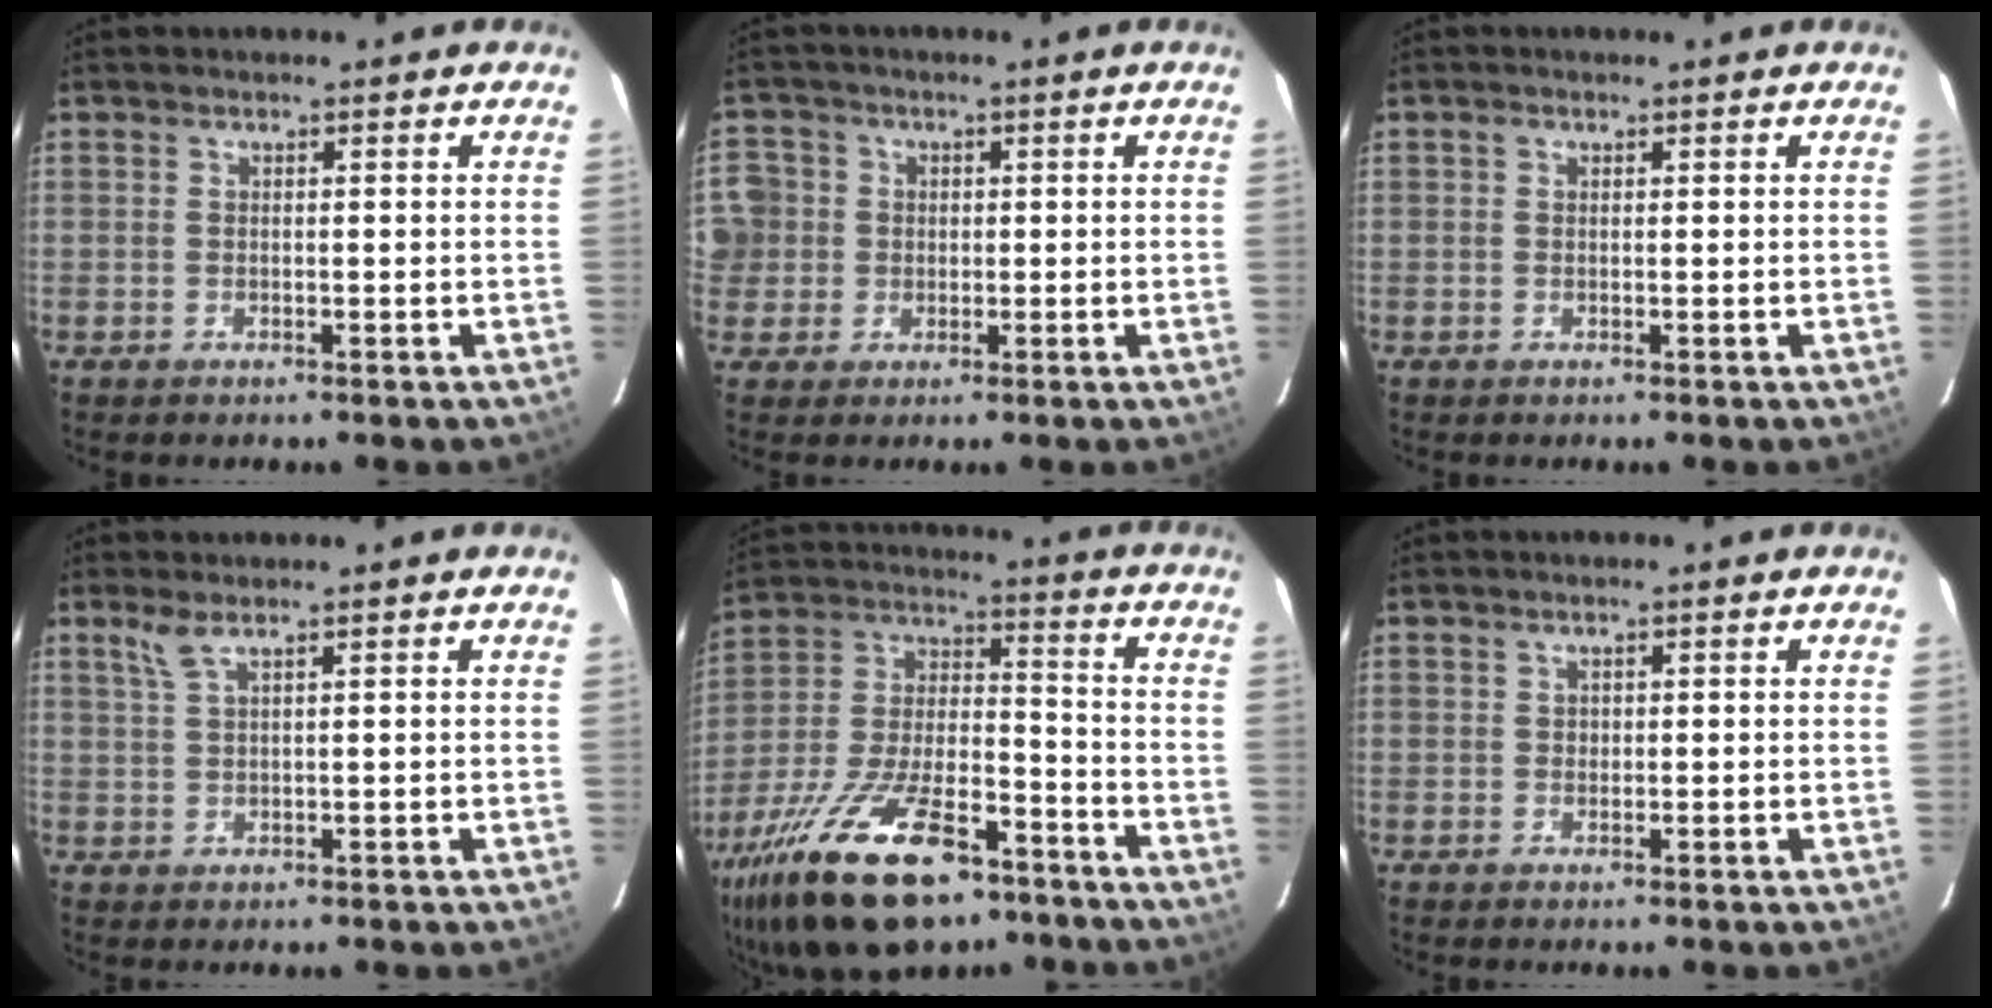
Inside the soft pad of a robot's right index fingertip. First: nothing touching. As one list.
[{"total": 6.8, "force": [-0.2, 6.7, 1.4], "torque": [-0.025, 0.017, -0.008]}, {"total": 0.5, "force": [0.1, 0.5, 0.1], "torque": [-0.002, 0.004, 0.000]}, {"total": 2.0, "force": [1.3, -0.1, 1.5], "torque": [-0.033, 0.003, 0.031]}, {"total": 25.8, "force": [-16.2, 10.9, 16.9], "torque": [-0.334, -0.017, -0.267]}, {"total": 0.7, "force": [0.0, 0.7, 0.0], "torque": [0.003, 0.003, 0.000]}]